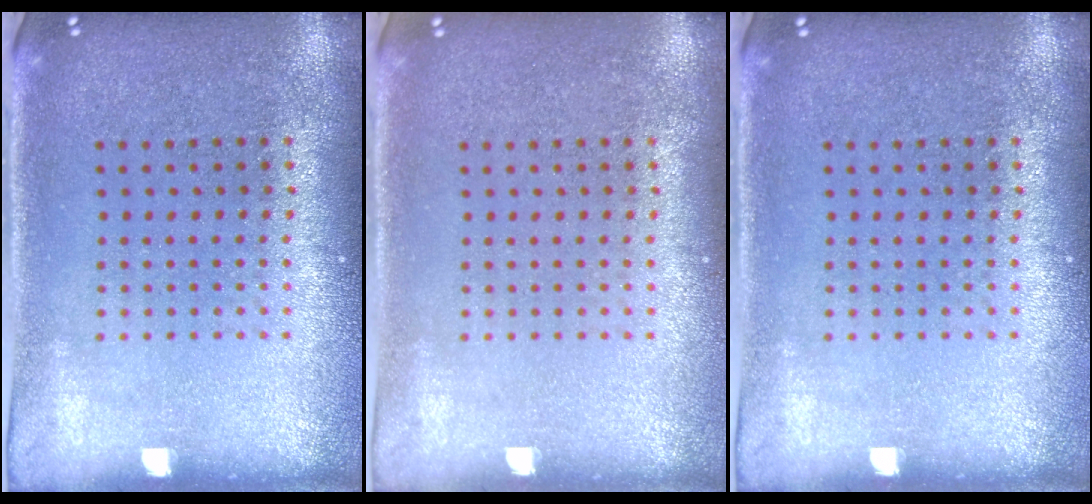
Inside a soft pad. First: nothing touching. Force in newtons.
{"total": 0.0}
{"total": 0.0}